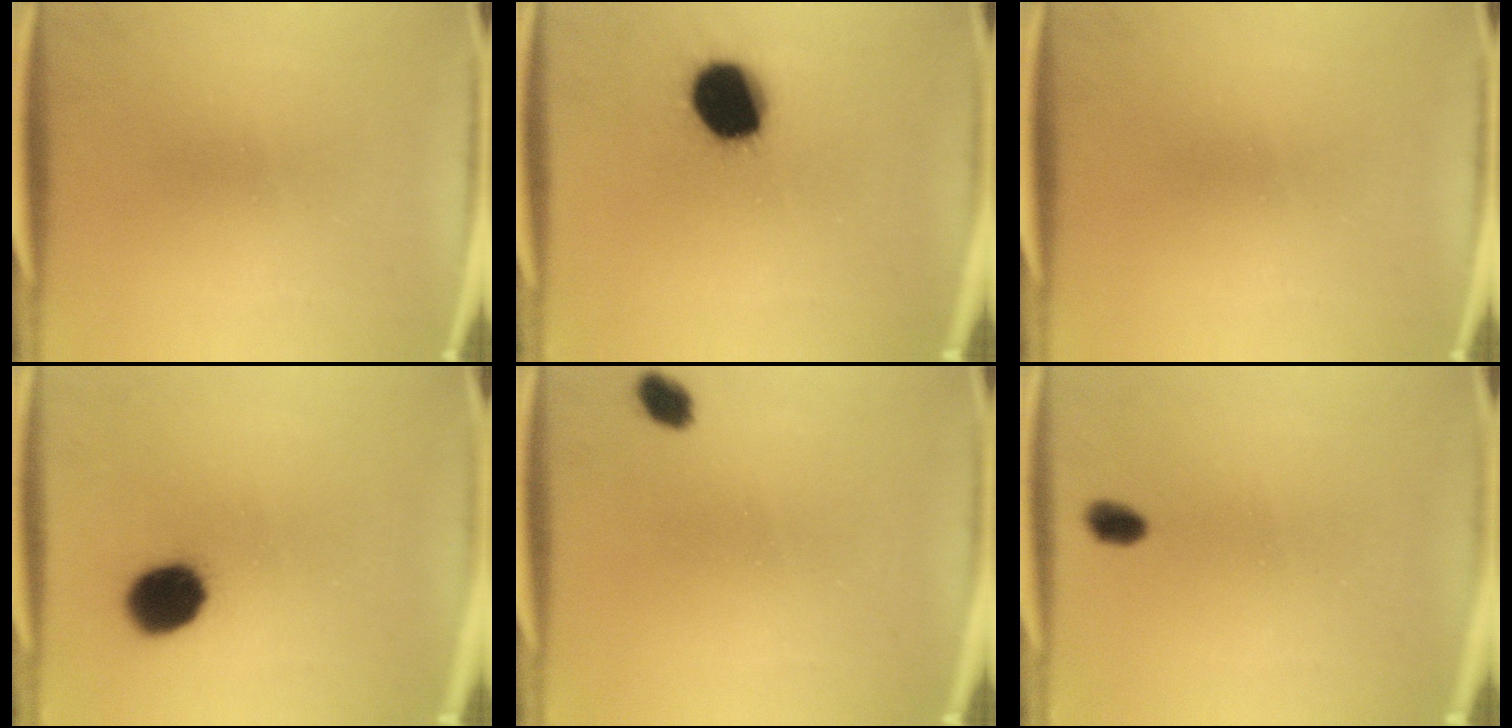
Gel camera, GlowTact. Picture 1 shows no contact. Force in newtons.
{"total": 15.7}
{"total": 0.0}
{"total": 10.5}
{"total": 2.8}
{"total": 2.7}